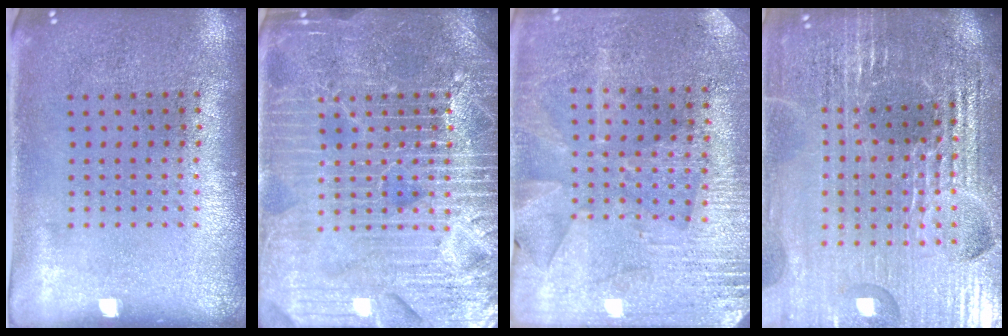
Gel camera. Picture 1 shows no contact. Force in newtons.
{"total": 7.0, "press": 6.9, "slide": 0.9}
{"total": 2.8, "press": 2.7, "slide": 0.6}
{"total": 5.8, "press": 5.2, "slide": 2.5}